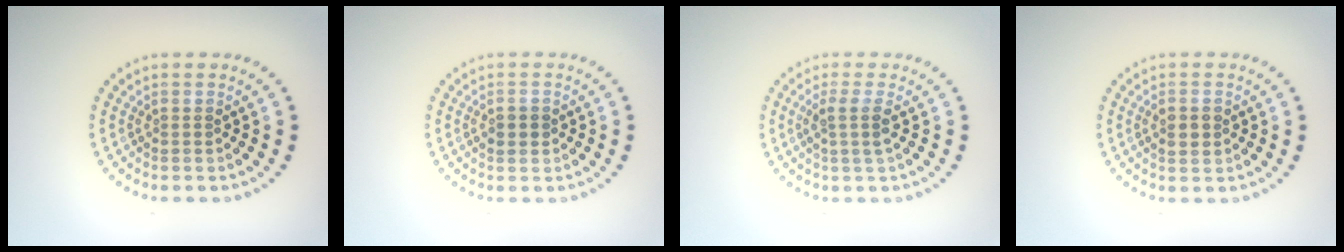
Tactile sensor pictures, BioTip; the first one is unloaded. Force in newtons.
{"total": 1.8, "press": 1.8, "slide": 0.2}
{"total": 1.9, "press": 1.5, "slide": 1.1}
{"total": 1.8, "press": 1.8, "slide": 0.0}